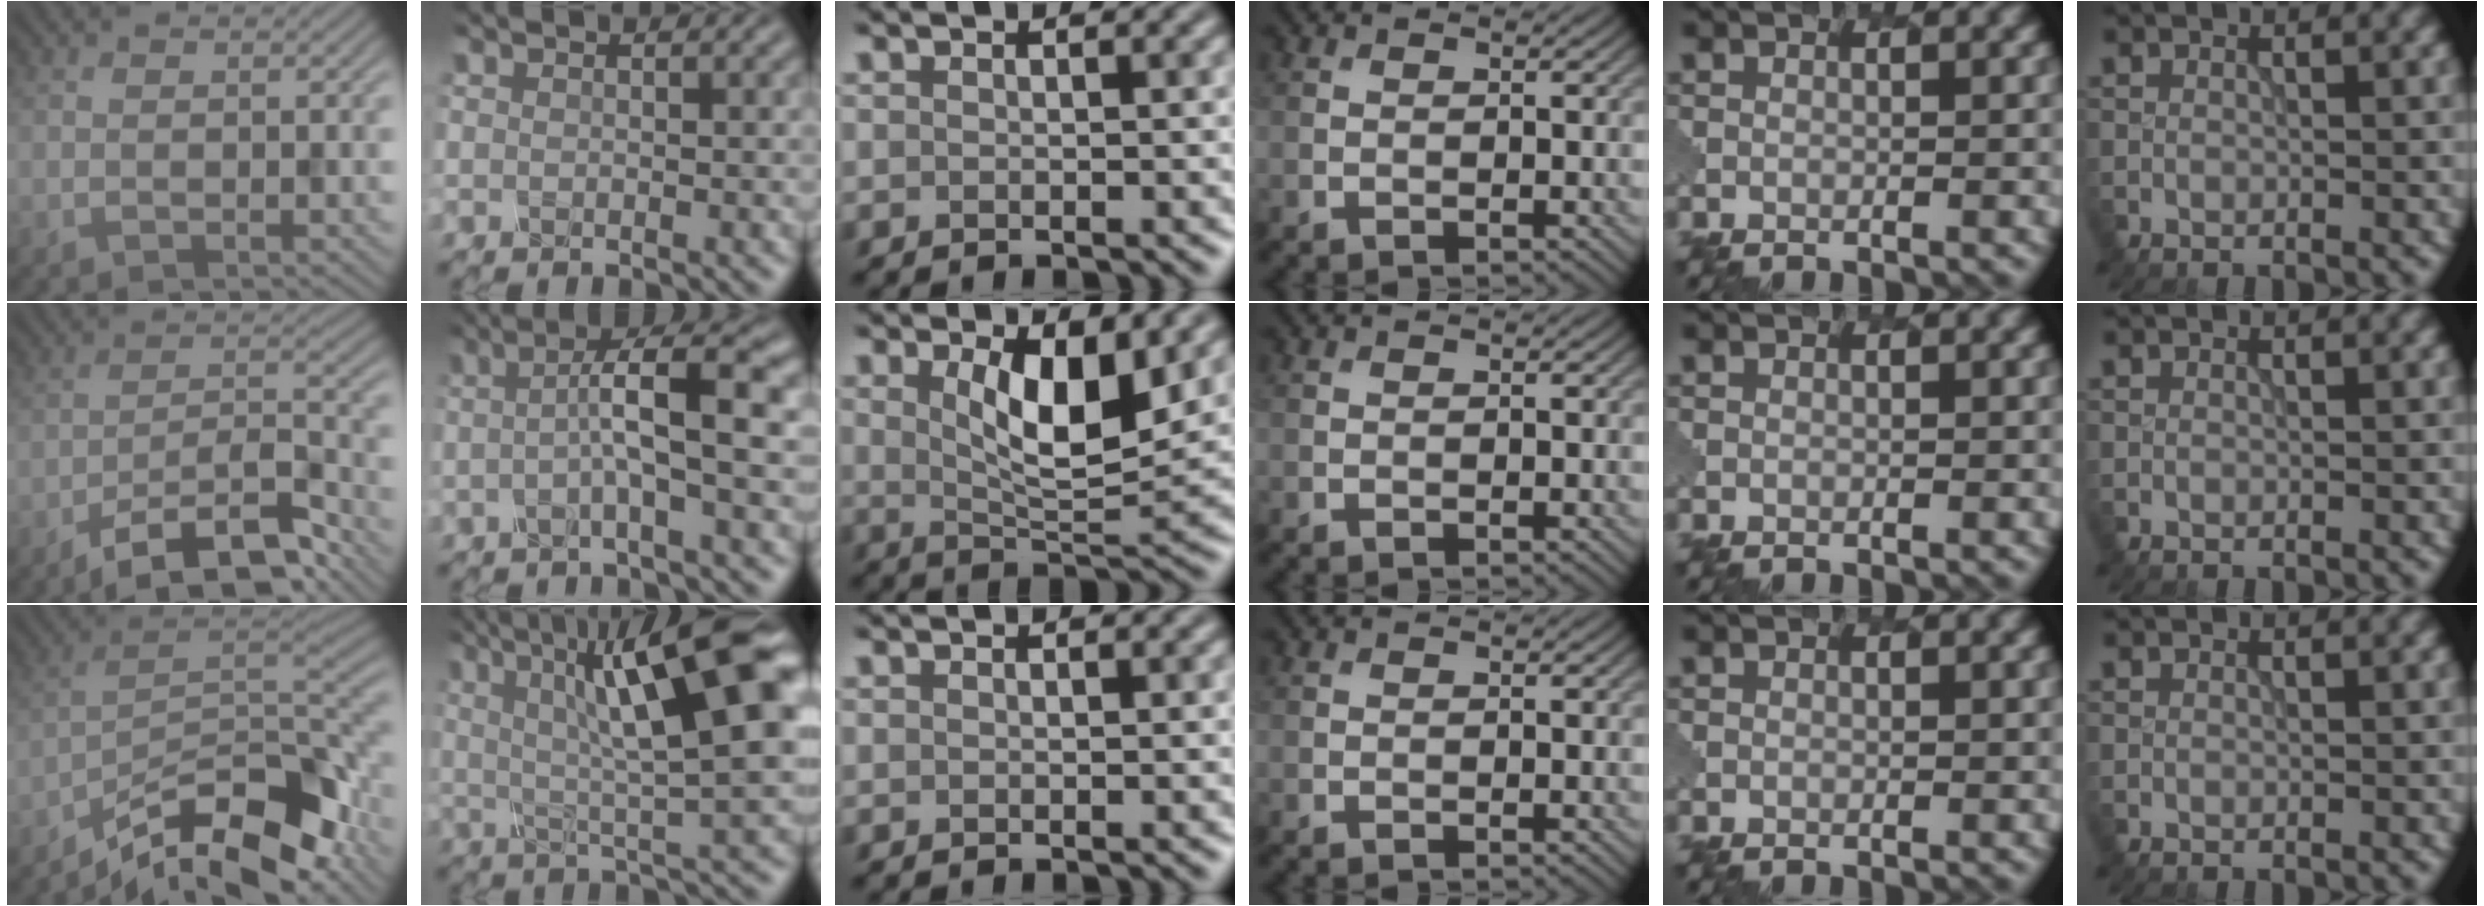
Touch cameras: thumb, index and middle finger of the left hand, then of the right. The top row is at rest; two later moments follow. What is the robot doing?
{"motion": "twist", "object": "rubiks cube"}